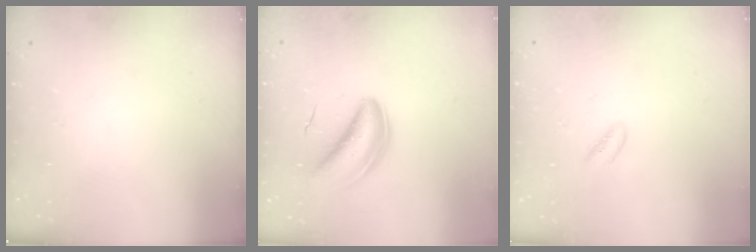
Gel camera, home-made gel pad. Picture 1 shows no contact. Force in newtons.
{"total": 6.2, "press": 5.9, "slide": 1.9}
{"total": 1.1, "press": 0.9, "slide": 0.6}